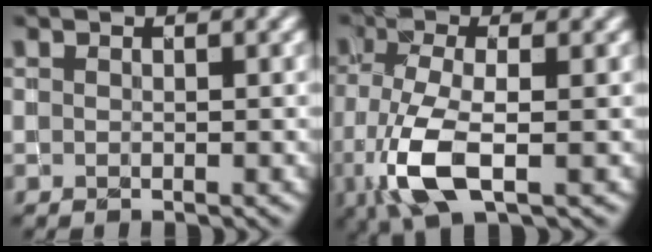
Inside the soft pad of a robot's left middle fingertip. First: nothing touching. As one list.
[{"total": 5.8, "force": [-2.2, 1.9, 5.0], "torque": [-0.117, -0.005, -0.045]}]